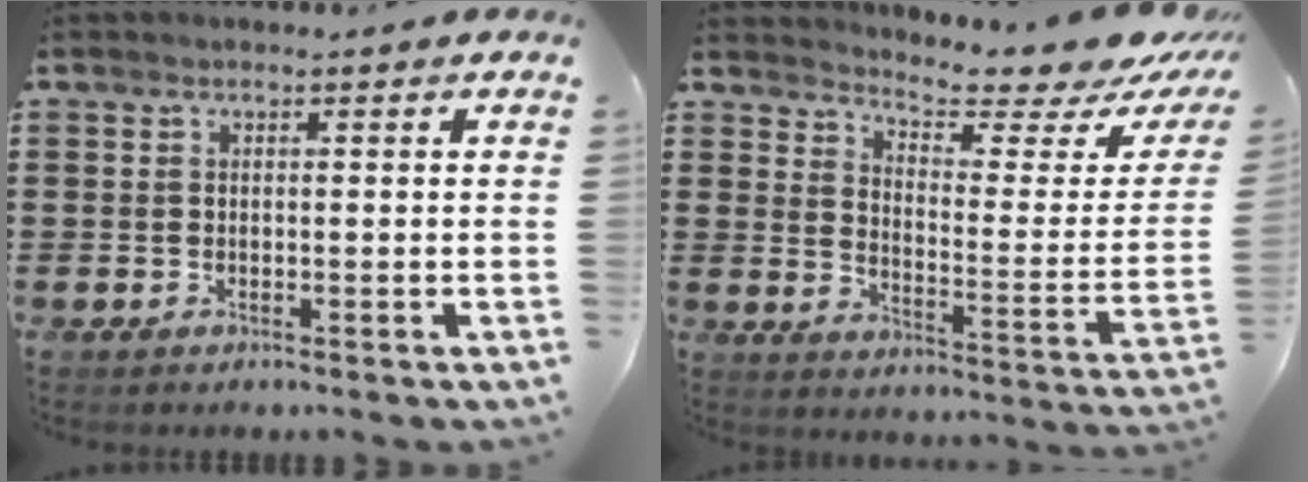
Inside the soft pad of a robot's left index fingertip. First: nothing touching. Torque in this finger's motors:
{"motor_torque": [2.14, 0.00, 0.50, 0.05]}